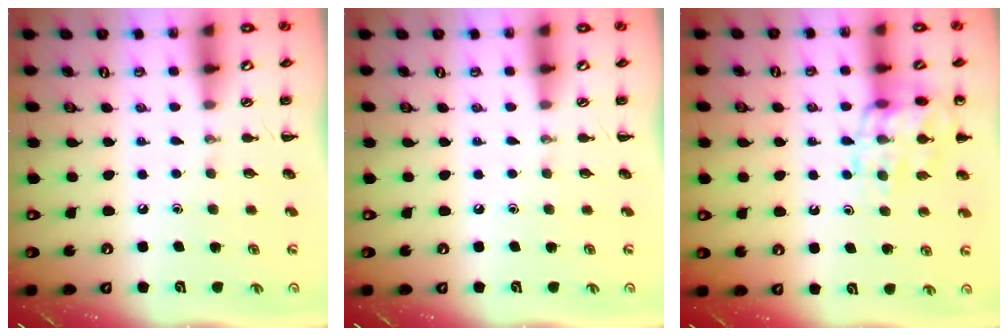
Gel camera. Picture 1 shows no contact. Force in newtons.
{"total": 0.0}
{"total": 14.3, "press": 14.1, "slide": 2.0}